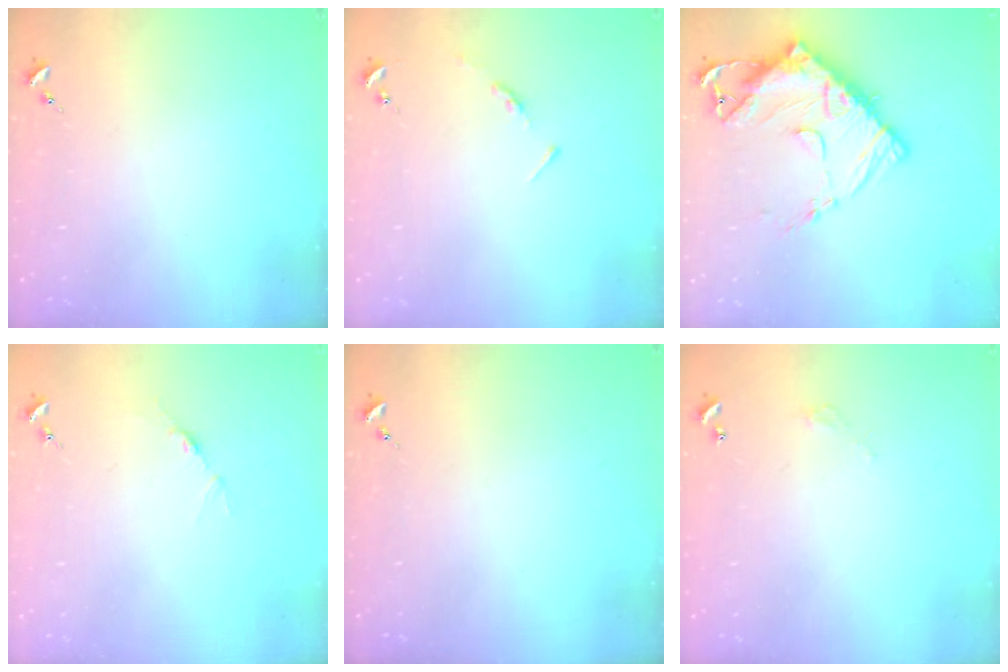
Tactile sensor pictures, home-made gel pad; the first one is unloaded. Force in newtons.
{"total": 3.4, "press": 3.4, "slide": 0.3}
{"total": 16.9, "press": 16.8, "slide": 1.6}
{"total": 3.4, "press": 3.4, "slide": 0.4}
{"total": 0.0}
{"total": 2.7, "press": 2.7, "slide": 0.2}